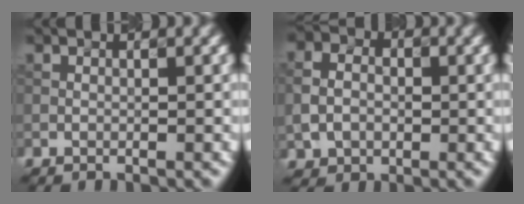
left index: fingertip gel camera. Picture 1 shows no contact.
{"total": 3.1, "force": [-0.1, 2.7, 1.6], "torque": [-0.040, 0.002, 0.001]}